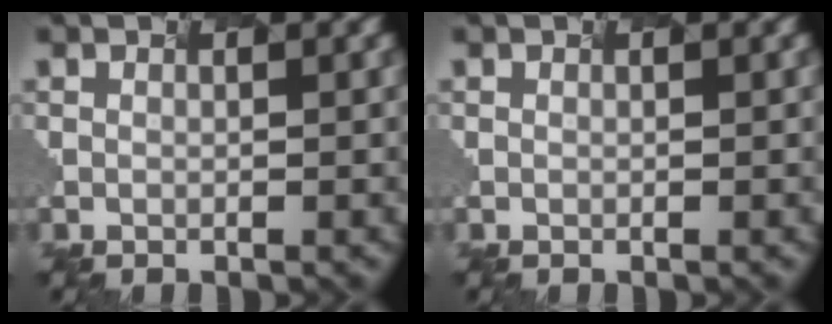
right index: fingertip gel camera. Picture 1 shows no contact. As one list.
[{"total": 0.0}]